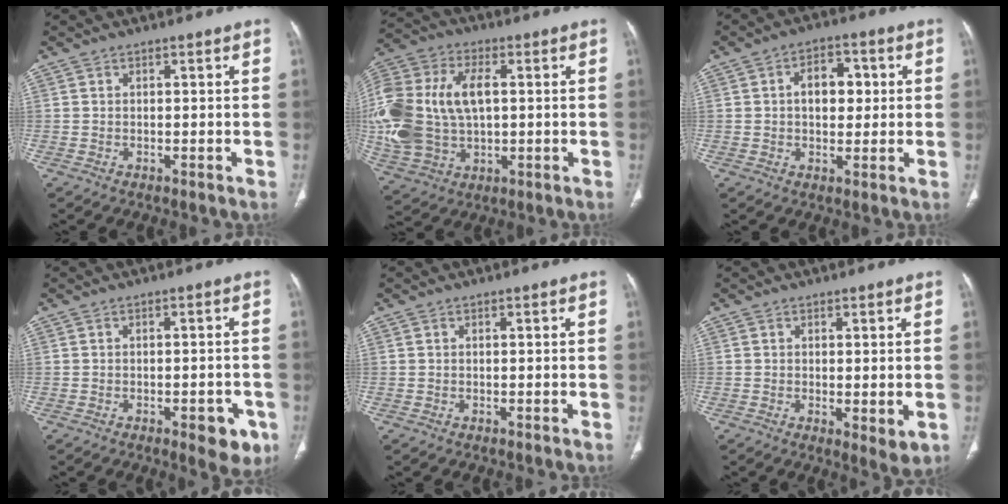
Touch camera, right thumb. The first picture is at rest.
{"total": 23.4, "force": [1.4, 14.8, 18.1], "torque": [-0.422, 0.006, 0.035]}
{"total": 7.9, "force": [1.0, 5.2, 5.8], "torque": [-0.059, 0.012, 0.012]}
{"total": 6.0, "force": [-2.7, 2.6, 4.7], "torque": [-0.039, 0.005, -0.027]}
{"total": 0.0}
{"total": 4.1, "force": [-0.5, 1.5, 3.8], "torque": [-0.059, -0.017, -0.003]}